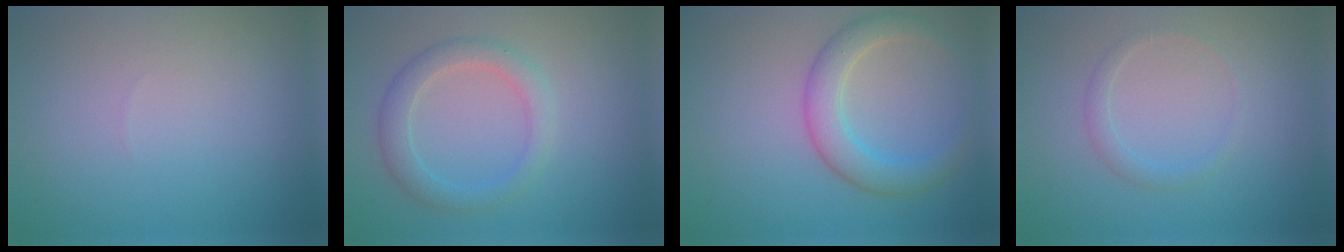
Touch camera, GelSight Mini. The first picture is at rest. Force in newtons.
{"total": 2.9, "press": 2.9, "slide": 0.2}
{"total": 3.9, "press": 3.9, "slide": 0.2}
{"total": 1.3, "press": 1.3, "slide": 0.0}